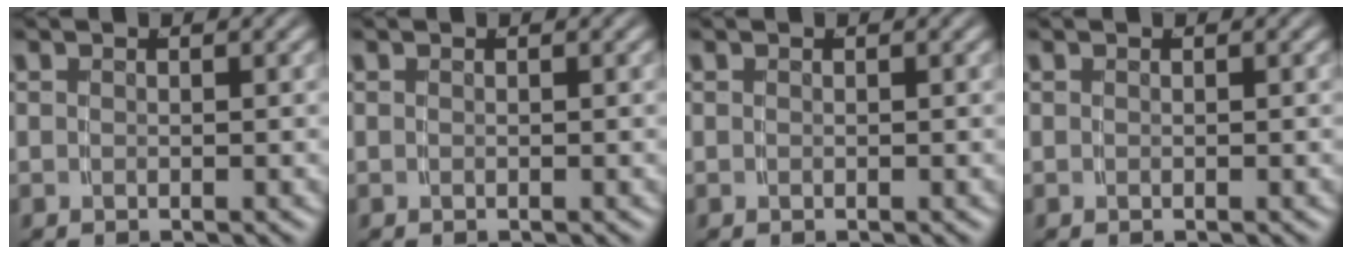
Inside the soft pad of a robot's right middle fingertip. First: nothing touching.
{"total": 0.0}
{"total": 0.0}
{"total": 0.0}